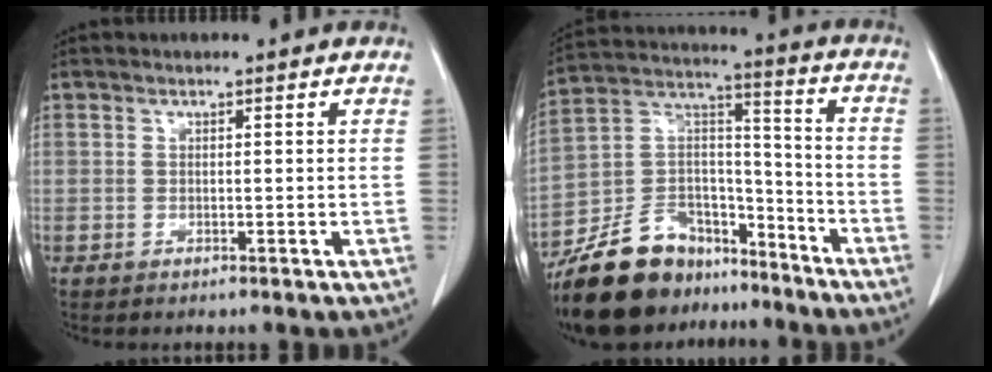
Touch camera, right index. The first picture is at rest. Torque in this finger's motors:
{"motor_torque": [-0.21, -0.35, -0.52, -0.21]}